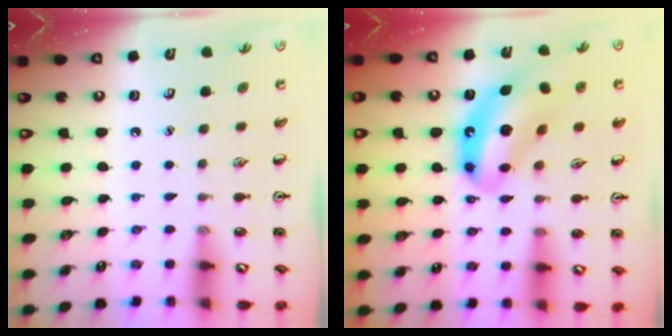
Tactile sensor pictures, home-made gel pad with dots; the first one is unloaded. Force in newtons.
{"total": 13.4, "press": 12.6, "slide": 4.6}